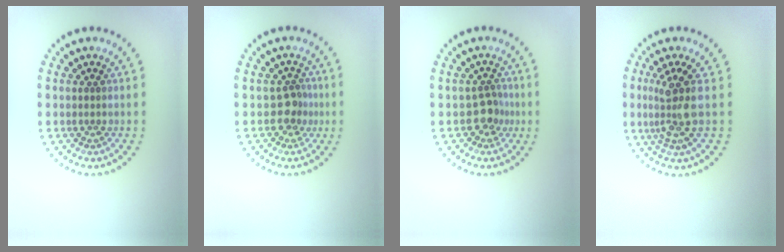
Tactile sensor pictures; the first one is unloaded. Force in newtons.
{"total": 2.2, "press": 1.7, "slide": 1.4}
{"total": 1.9, "press": 1.6, "slide": 1.1}
{"total": 3.5, "press": 2.8, "slide": 2.2}